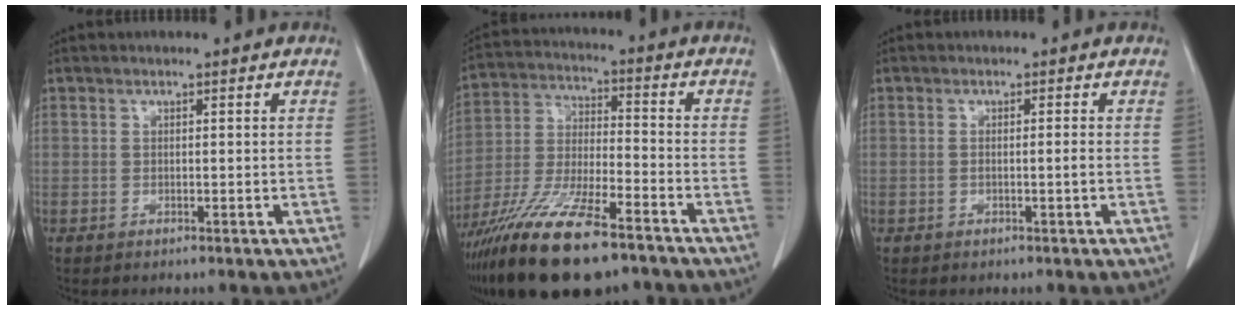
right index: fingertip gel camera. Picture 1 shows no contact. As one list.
[{"total": 19.3, "force": [-13.6, 4.1, 13.1], "torque": [-0.265, -0.037, -0.245]}, {"total": 1.0, "force": [-0.3, -0.2, 0.9], "torque": [-0.020, 0.001, -0.001]}]